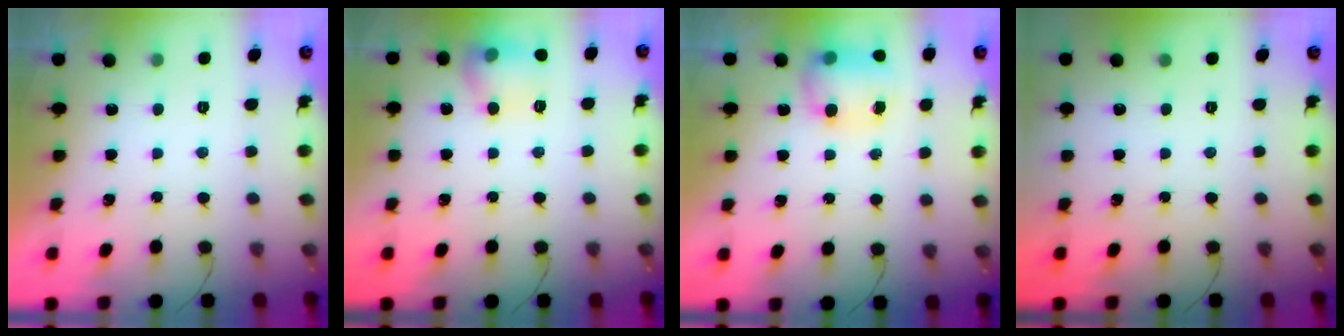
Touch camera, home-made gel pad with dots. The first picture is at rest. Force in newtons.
{"total": 12.0, "press": 12.0, "slide": 1.0}
{"total": 9.0, "press": 8.8, "slide": 1.8}
{"total": 0.0}